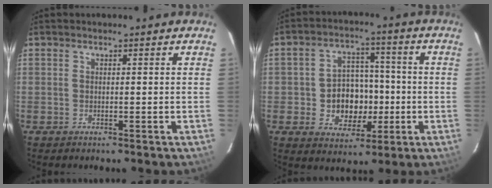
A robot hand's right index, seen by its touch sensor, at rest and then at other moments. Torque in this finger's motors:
{"motor_torque": [0.17, 0.07, 0.12, 0.02]}